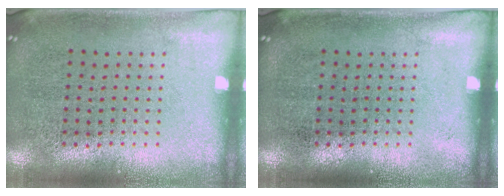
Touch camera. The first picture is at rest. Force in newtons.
{"total": 0.0}